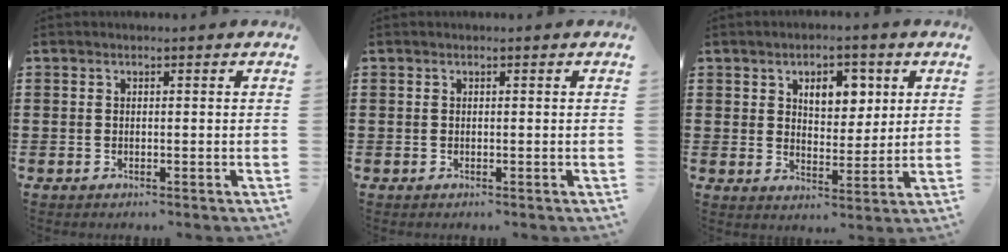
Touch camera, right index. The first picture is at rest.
{"total": 0.0}
{"total": 6.0, "force": [2.6, 3.7, 4.0], "torque": [-0.060, 0.003, 0.038]}